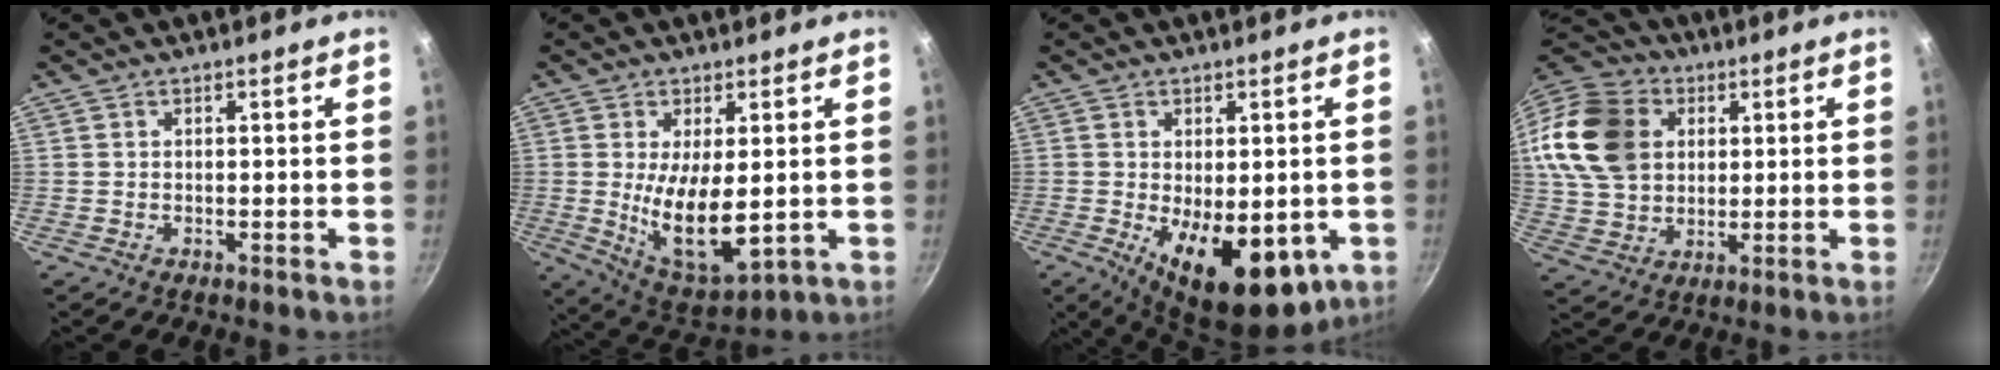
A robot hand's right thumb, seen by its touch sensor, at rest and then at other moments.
{"total": 12.6, "force": [-0.1, 5.3, 11.5], "torque": [-0.193, -0.025, 0.014]}
{"total": 14.5, "force": [-3.4, 7.3, 12.1], "torque": [-0.150, -0.020, -0.030]}
{"total": 19.8, "force": [5.1, 15.4, 11.4], "torque": [-0.213, 0.011, 0.096]}